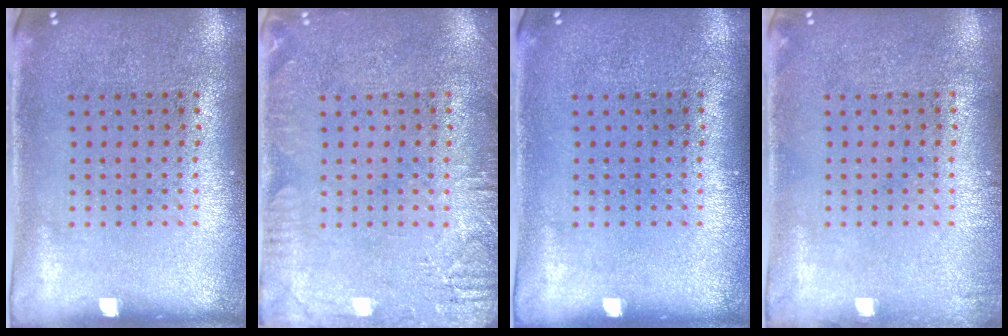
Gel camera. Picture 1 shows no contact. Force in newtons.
{"total": 2.6, "press": 2.5, "slide": 0.4}
{"total": 0.0}
{"total": 0.6, "press": 0.6, "slide": 0.1}